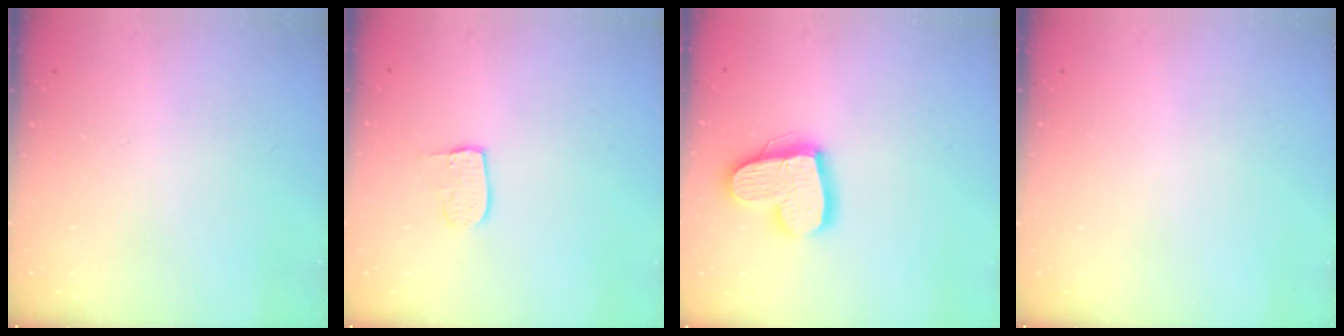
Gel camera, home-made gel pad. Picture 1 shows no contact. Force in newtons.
{"total": 6.3, "press": 6.3, "slide": 0.3}
{"total": 16.0, "press": 16.0, "slide": 1.5}
{"total": 0.0}